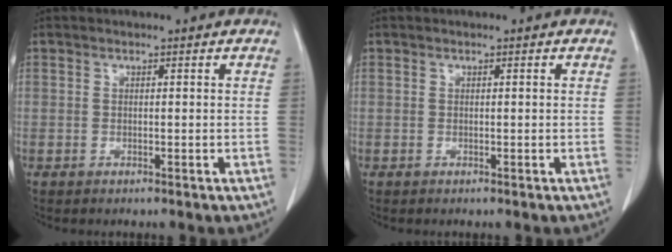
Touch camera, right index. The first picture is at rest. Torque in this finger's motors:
{"motor_torque": [-0.13, -0.04, 0.09, 0.01]}